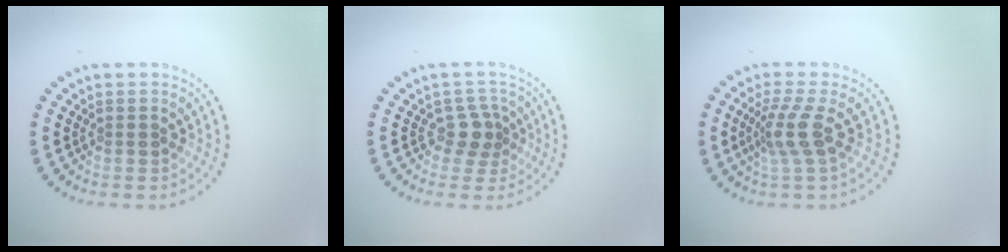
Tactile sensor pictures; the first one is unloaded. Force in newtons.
{"total": 2.0, "press": 1.5, "slide": 1.3}
{"total": 2.9, "press": 2.1, "slide": 1.9}